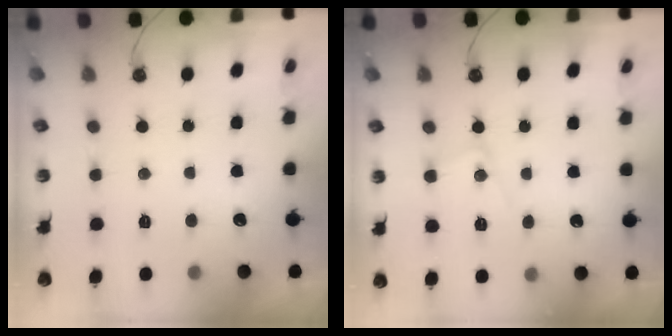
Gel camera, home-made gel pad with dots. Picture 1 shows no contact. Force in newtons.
{"total": 8.5, "press": 8.5, "slide": 0.6}